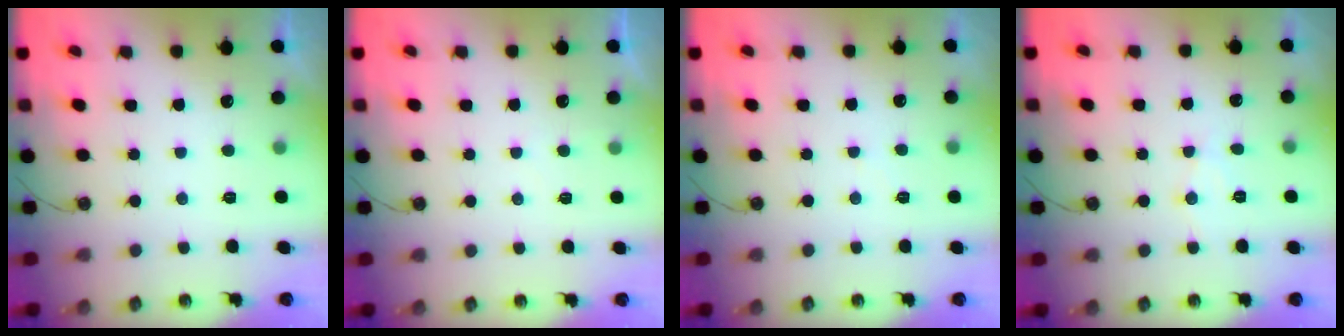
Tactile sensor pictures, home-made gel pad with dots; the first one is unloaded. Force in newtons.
{"total": 2.0, "press": 2.0, "slide": 0.3}
{"total": 3.8, "press": 3.8, "slide": 0.6}
{"total": 6.8, "press": 6.8, "slide": 0.3}